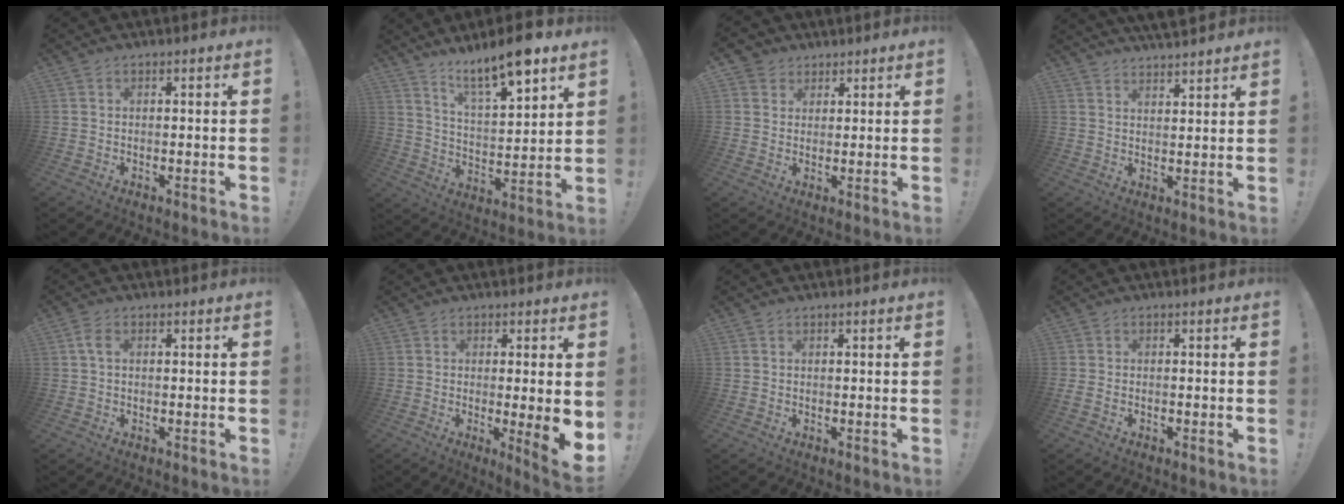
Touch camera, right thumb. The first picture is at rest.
{"total": 13.0, "force": [9.8, 2.2, 8.2], "torque": [-0.135, -0.067, 0.162]}
{"total": 4.3, "force": [2.5, 3.5, 0.5], "torque": [-0.010, -0.010, 0.050]}
{"total": 4.5, "force": [4.3, 1.1, 1.1], "torque": [-0.010, -0.032, 0.077]}
{"total": 2.9, "force": [0.5, 1.6, 2.4], "torque": [-0.045, 0.008, 0.009]}
{"total": 7.5, "force": [-0.8, 0.0, 7.5], "torque": [-0.097, -0.014, -0.011]}
{"total": 0.0}
{"total": 1.3, "force": [-0.6, 0.7, 0.9], "torque": [-0.014, 0.001, -0.010]}